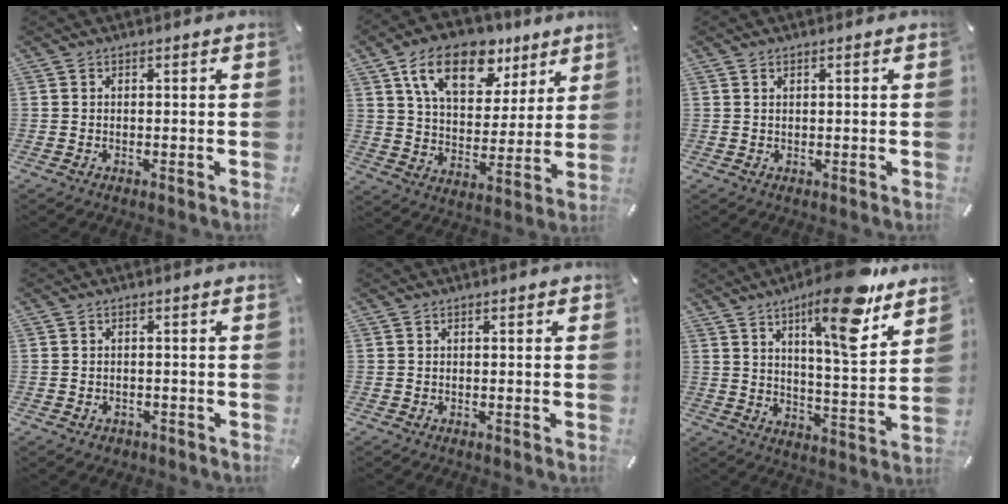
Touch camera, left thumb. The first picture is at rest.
{"total": 17.1, "force": [10.0, 10.0, 9.5], "torque": [-0.158, -0.037, 0.176]}
{"total": 0.6, "force": [0.3, 0.3, 0.4], "torque": [-0.007, 0.002, 0.005]}
{"total": 1.5, "force": [-0.8, 1.3, 0.3], "torque": [-0.005, 0.006, -0.019]}
{"total": 0.0}
{"total": 16.9, "force": [11.3, 4.0, 12.0], "torque": [-0.184, -0.070, 0.176]}